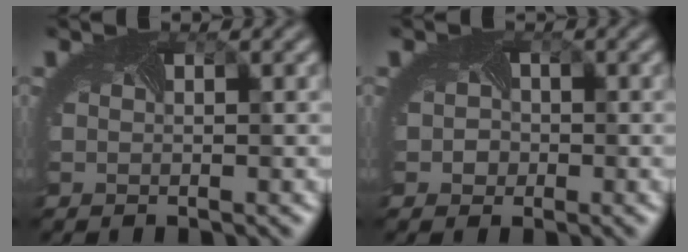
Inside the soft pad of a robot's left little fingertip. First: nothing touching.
{"total": 1.9, "force": [-0.1, 1.8, 0.5], "torque": [0.004, 0.007, -0.012]}